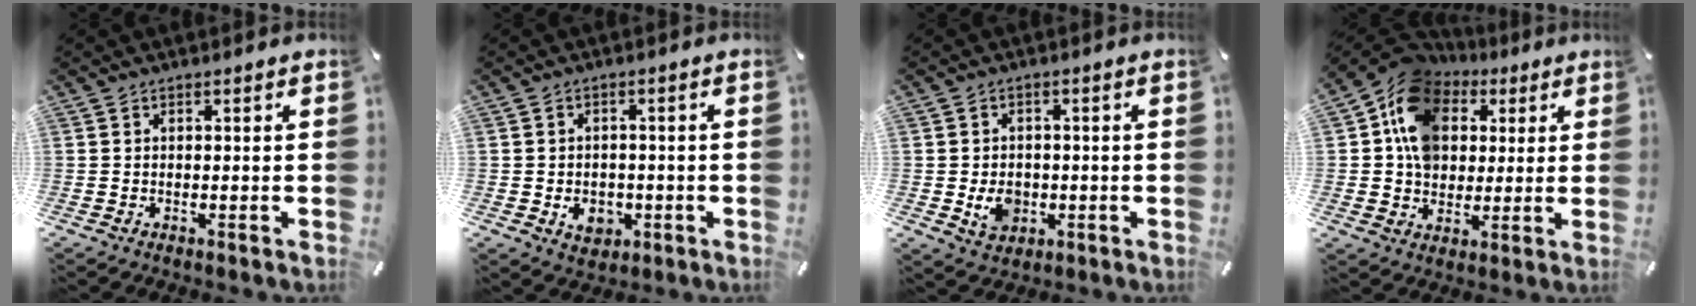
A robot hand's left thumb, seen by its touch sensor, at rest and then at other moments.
{"total": 5.4, "force": [-1.3, 4.4, 2.8], "torque": [-0.037, 0.000, -0.024]}
{"total": 5.8, "force": [-1.1, 4.8, 3.0], "torque": [-0.050, -0.002, -0.020]}
{"total": 14.0, "force": [3.7, 11.8, 6.6], "torque": [-0.136, -0.015, 0.069]}